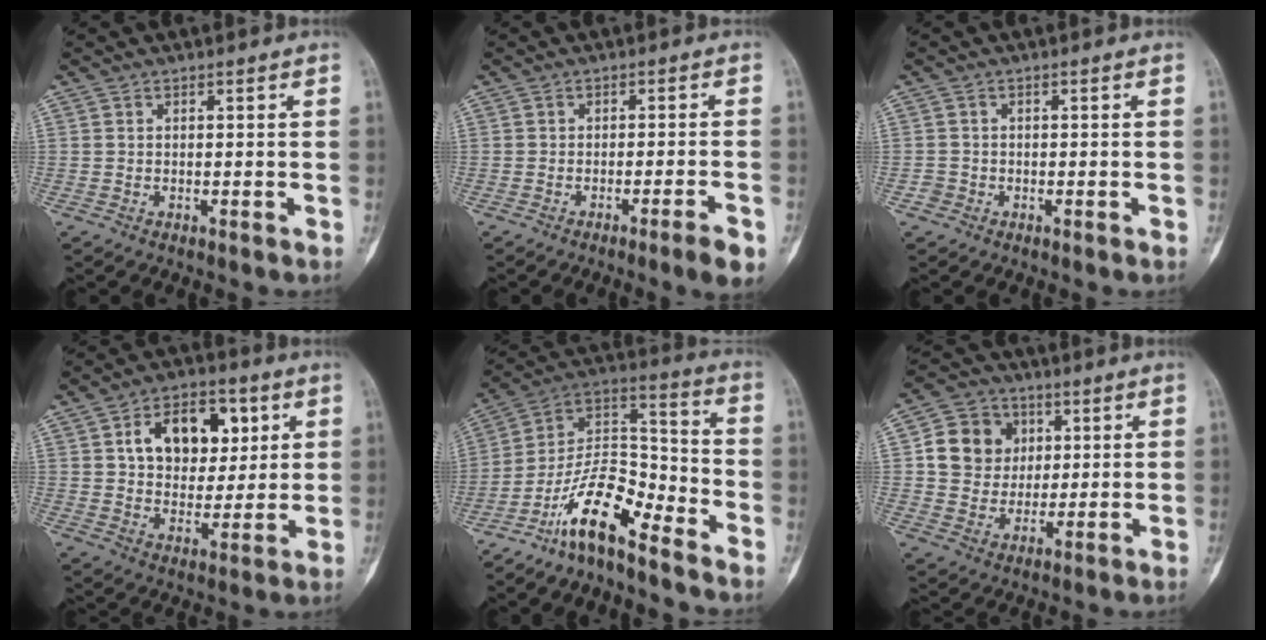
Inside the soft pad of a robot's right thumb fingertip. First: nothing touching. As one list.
[{"total": 5.0, "force": [-2.9, 0.0, 4.1], "torque": [-0.055, 0.007, -0.042]}, {"total": 1.3, "force": [-0.8, 1.1, 0.0], "torque": [0.012, 0.006, -0.020]}, {"total": 14.7, "force": [4.7, 9.9, 9.8], "torque": [-0.101, -0.003, 0.076]}, {"total": 13.7, "force": [-9.9, 4.1, 8.6], "torque": [-0.148, 0.095, -0.189]}, {"total": 11.5, "force": [2.7, 10.2, 4.5], "torque": [-0.040, -0.002, 0.046]}]